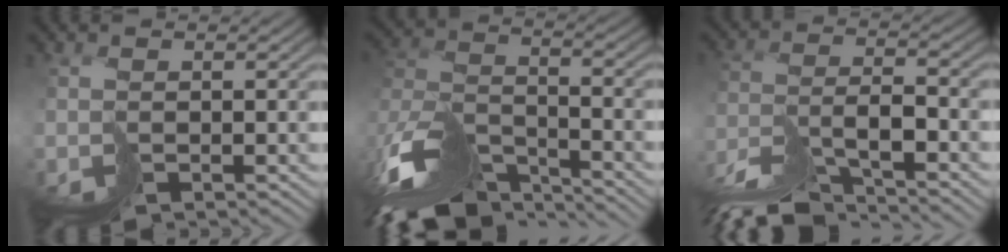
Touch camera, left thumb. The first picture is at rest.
{"total": 14.0, "force": [-11.2, 4.6, 6.9], "torque": [-0.192, -0.012, -0.188]}
{"total": 9.4, "force": [-8.2, 1.2, 4.5], "torque": [-0.084, 0.000, -0.152]}